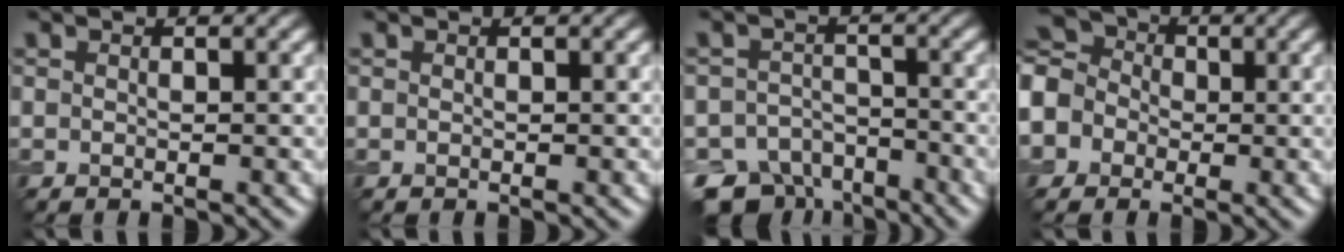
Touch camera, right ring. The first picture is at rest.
{"total": 0.0}
{"total": 8.1, "force": [-6.3, 4.4, 2.5], "torque": [-0.026, -0.014, -0.104]}
{"total": 7.1, "force": [-2.1, 6.3, 2.6], "torque": [-0.072, 0.010, -0.058]}